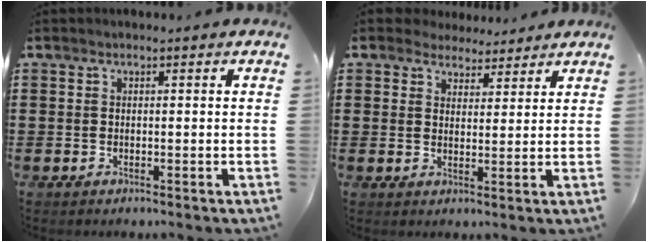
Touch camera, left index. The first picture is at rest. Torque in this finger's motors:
{"motor_torque": [2.14, 0.00, 0.34, 0.01]}